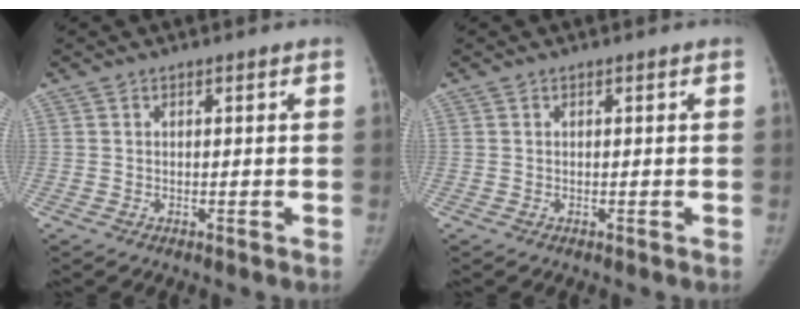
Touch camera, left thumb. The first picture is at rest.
{"total": 0.0}